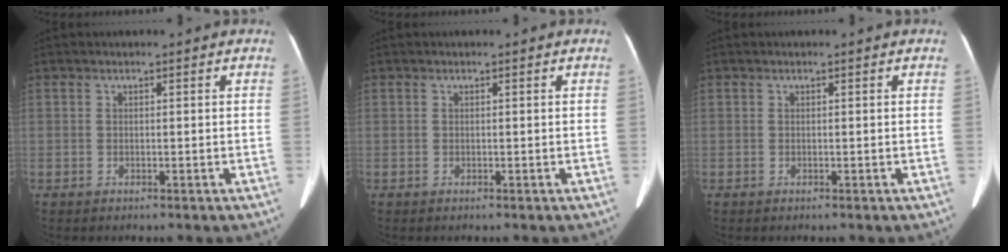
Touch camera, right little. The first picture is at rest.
{"total": 0.0}
{"total": 0.0}